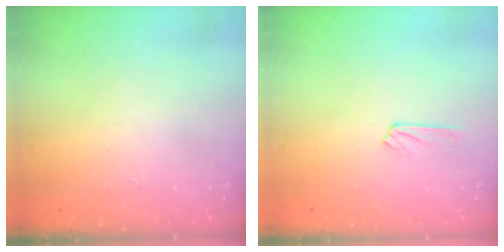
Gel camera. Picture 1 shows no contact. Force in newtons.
{"total": 4.0, "press": 4.0, "slide": 0.6}